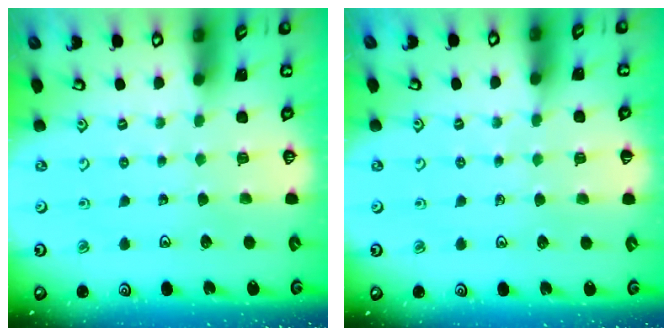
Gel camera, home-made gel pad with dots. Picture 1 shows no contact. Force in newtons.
{"total": 3.5, "press": 3.5, "slide": 0.6}